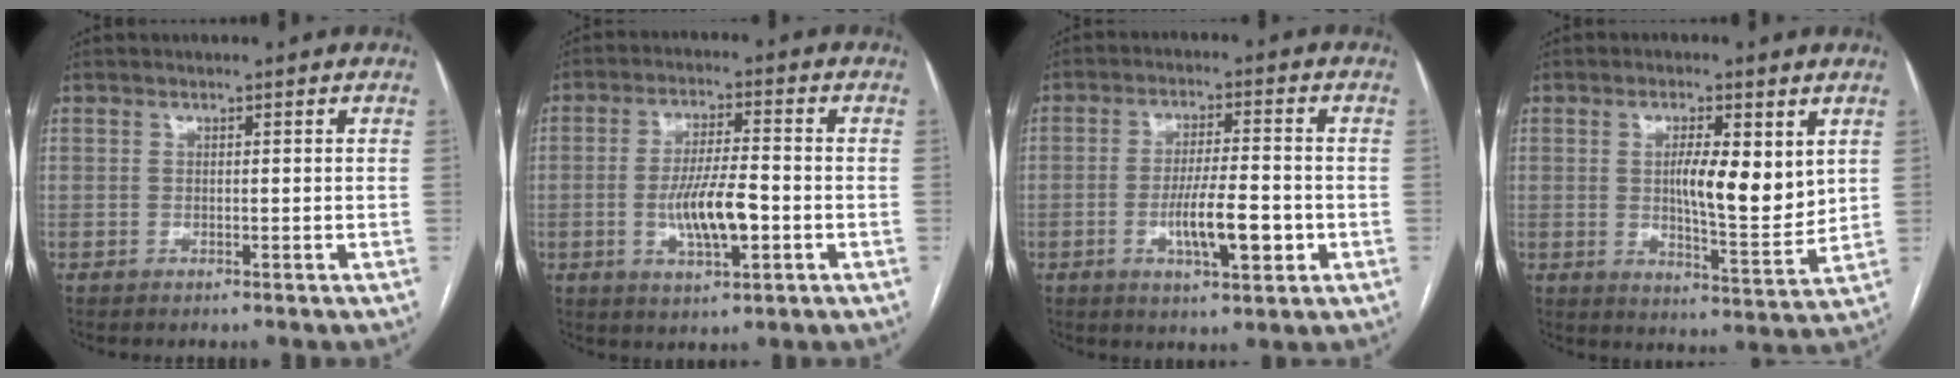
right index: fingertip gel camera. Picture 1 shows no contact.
{"total": 8.4, "force": [-2.0, 2.0, 7.9], "torque": [-0.151, 0.001, -0.033]}
{"total": 8.3, "force": [-2.4, 1.7, 7.8], "torque": [-0.137, -0.003, -0.038]}
{"total": 9.1, "force": [2.3, 2.4, 8.5], "torque": [-0.133, -0.009, 0.040]}